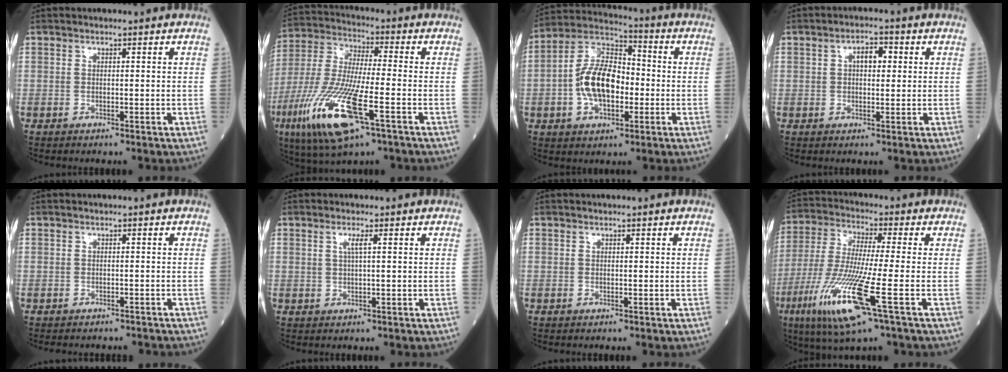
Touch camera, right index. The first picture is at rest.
{"total": 17.8, "force": [-7.6, 3.2, 15.9], "torque": [-0.358, -0.035, -0.137]}
{"total": 12.6, "force": [-1.9, 6.5, 10.6], "torque": [-0.218, 0.024, -0.036]}
{"total": 3.5, "force": [0.8, 1.7, 3.0], "torque": [-0.050, 0.011, 0.012]}
{"total": 6.1, "force": [-5.5, 2.2, 1.6], "torque": [-0.016, -0.002, -0.062]}
{"total": 1.6, "force": [0.6, -0.2, 1.5], "torque": [-0.036, 0.000, 0.010]}
{"total": 0.0}
{"total": 14.6, "force": [-5.8, 0.3, 13.4], "torque": [-0.286, -0.032, -0.111]}